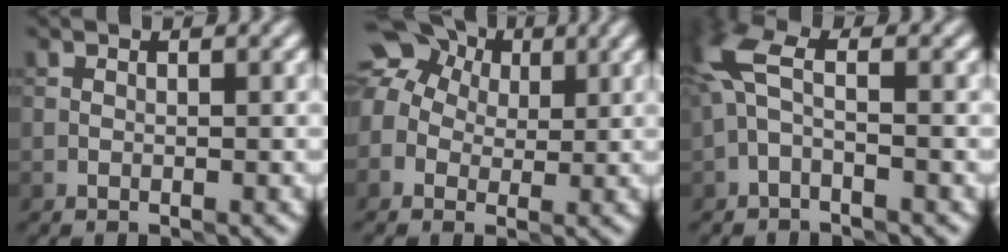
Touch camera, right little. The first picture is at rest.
{"total": 9.5, "force": [2.7, 7.7, 4.9], "torque": [-0.095, 0.036, 0.010]}
{"total": 3.8, "force": [-0.3, 1.7, 3.4], "torque": [-0.084, 0.019, -0.016]}